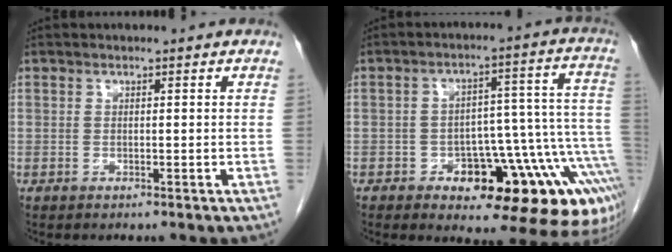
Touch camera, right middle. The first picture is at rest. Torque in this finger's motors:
{"motor_torque": [1.11, -1.03, 0.18, 0.08]}